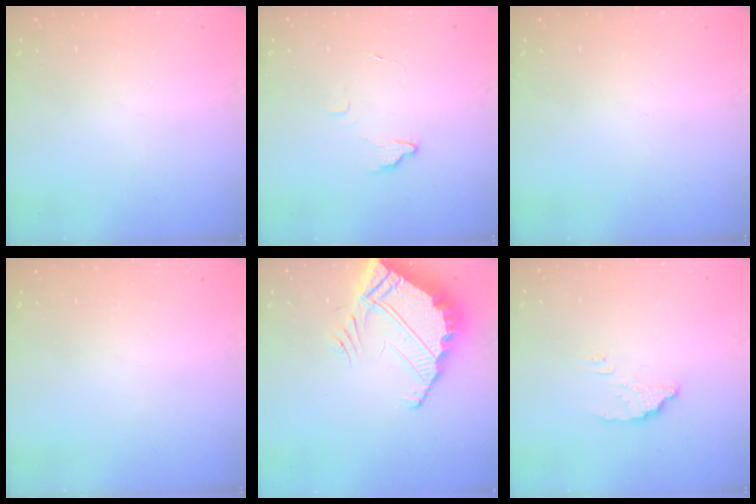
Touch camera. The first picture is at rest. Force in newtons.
{"total": 2.2, "press": 2.2, "slide": 0.2}
{"total": 0.0}
{"total": 0.0}
{"total": 10.2, "press": 10.2, "slide": 0.6}
{"total": 3.8, "press": 3.8, "slide": 0.2}